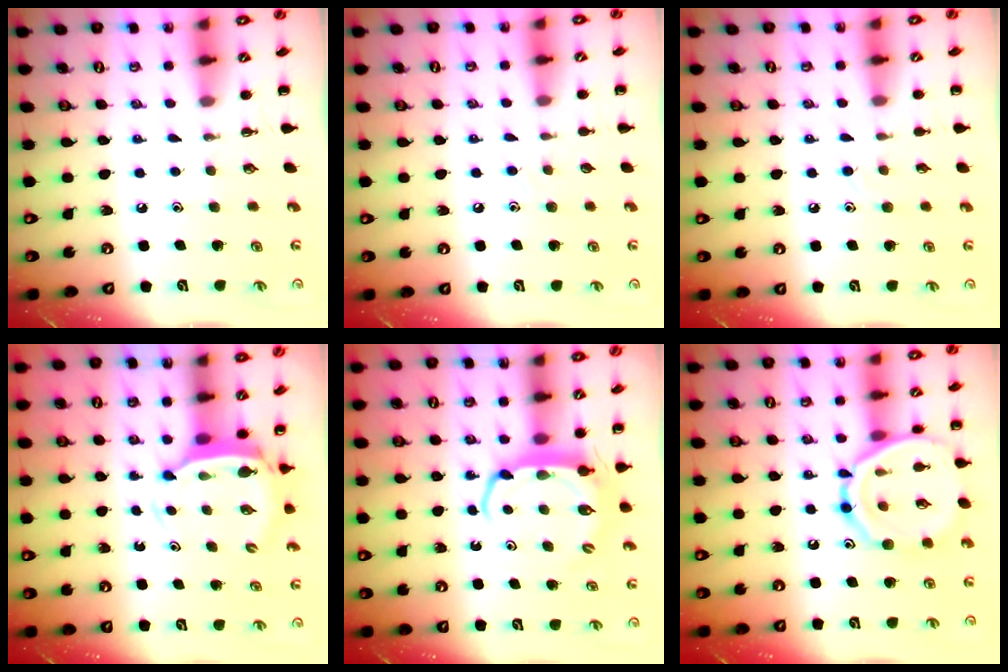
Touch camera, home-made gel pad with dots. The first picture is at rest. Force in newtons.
{"total": 2.0, "press": 2.0, "slide": 0.6}
{"total": 6.3, "press": 5.9, "slide": 2.1}
{"total": 5.5, "press": 5.5, "slide": 0.9}
{"total": 5.9, "press": 5.8, "slide": 0.7}
{"total": 14.6, "press": 14.6, "slide": 0.8}